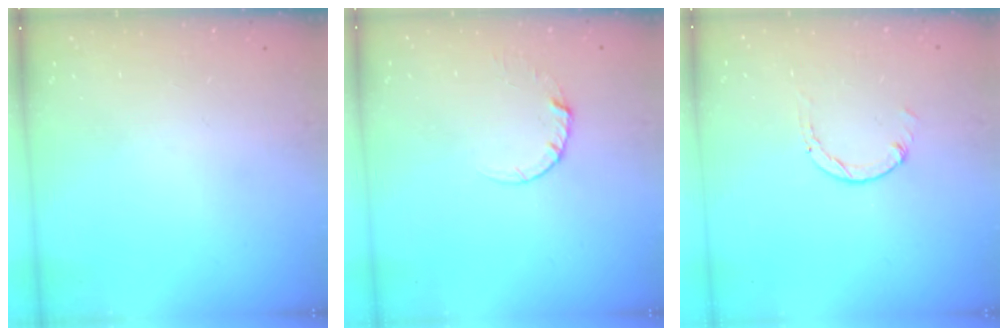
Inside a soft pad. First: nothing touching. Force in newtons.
{"total": 2.7, "press": 2.7, "slide": 0.2}
{"total": 1.3, "press": 1.2, "slide": 0.2}